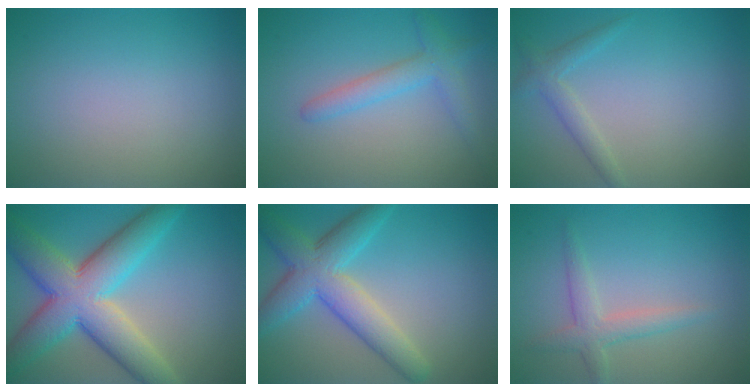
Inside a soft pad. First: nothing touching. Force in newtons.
{"total": 2.8, "press": 2.8, "slide": 0.3}
{"total": 1.9, "press": 1.9, "slide": 0.2}
{"total": 10.2, "press": 10.2, "slide": 0.2}
{"total": 6.4, "press": 6.4, "slide": 0.1}
{"total": 2.5, "press": 2.5, "slide": 0.1}